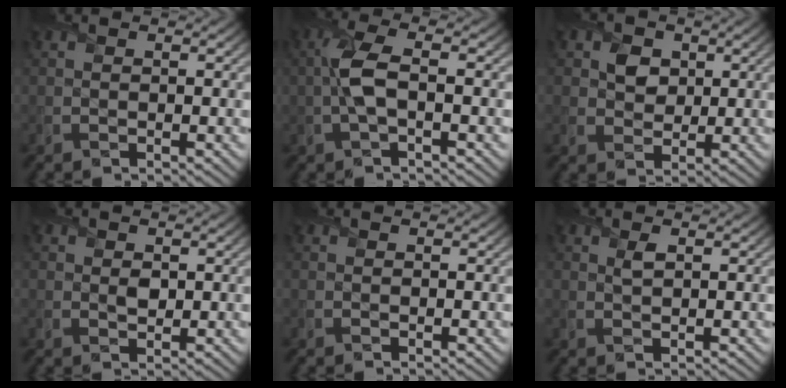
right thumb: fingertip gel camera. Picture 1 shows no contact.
{"total": 4.7, "force": [-0.3, 1.6, 4.4], "torque": [-0.110, 0.007, -0.015]}
{"total": 3.7, "force": [1.0, 3.1, 1.7], "torque": [-0.038, -0.005, 0.009]}
{"total": 1.6, "force": [0.4, 1.2, 0.9], "torque": [-0.019, -0.008, 0.007]}
{"total": 0.0}
{"total": 1.3, "force": [0.6, 0.6, 0.9], "torque": [-0.024, -0.003, 0.011]}